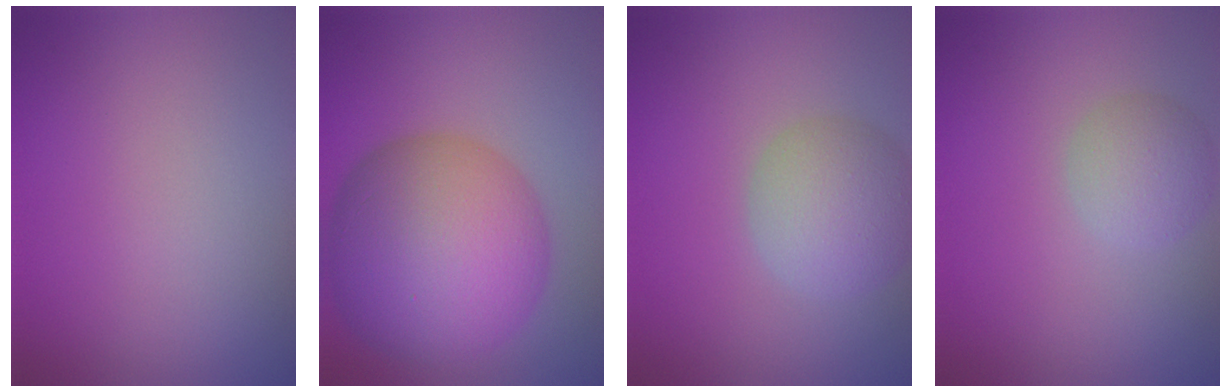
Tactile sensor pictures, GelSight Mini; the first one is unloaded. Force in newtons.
{"total": 12.8, "press": 12.8, "slide": 0.1}
{"total": 4.8, "press": 4.8, "slide": 0.2}
{"total": 2.7, "press": 2.7, "slide": 0.1}